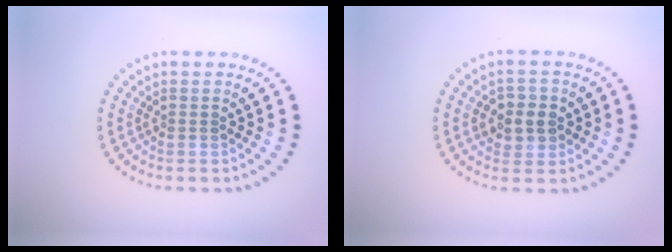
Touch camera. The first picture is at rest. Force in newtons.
{"total": 2.8, "press": 2.7, "slide": 0.6}